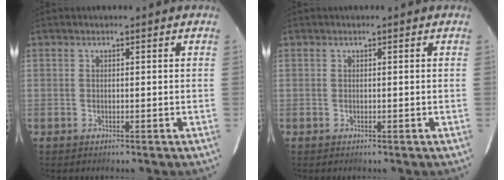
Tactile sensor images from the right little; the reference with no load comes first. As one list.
[{"total": 0.0}]